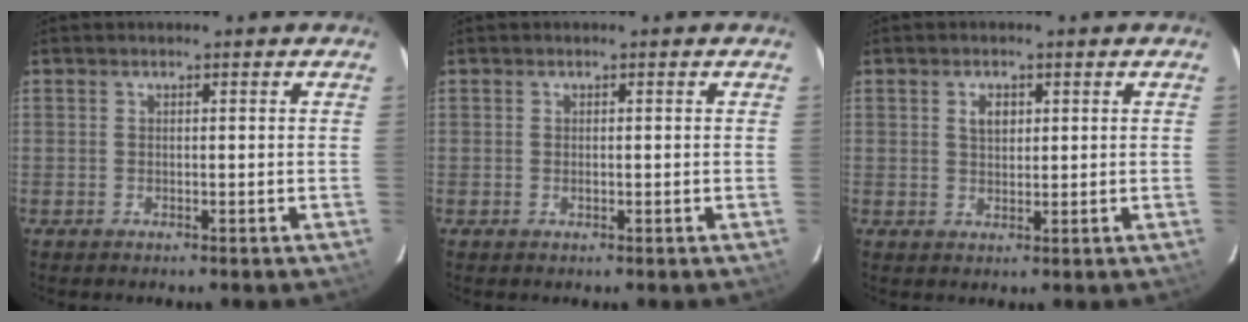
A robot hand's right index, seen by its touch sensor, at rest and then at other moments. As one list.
[{"total": 0.6, "force": [0.0, 0.5, 0.4], "torque": [-0.006, 0.000, 0.002]}, {"total": 2.9, "force": [1.1, 1.9, 1.9], "torque": [-0.030, 0.005, 0.019]}]